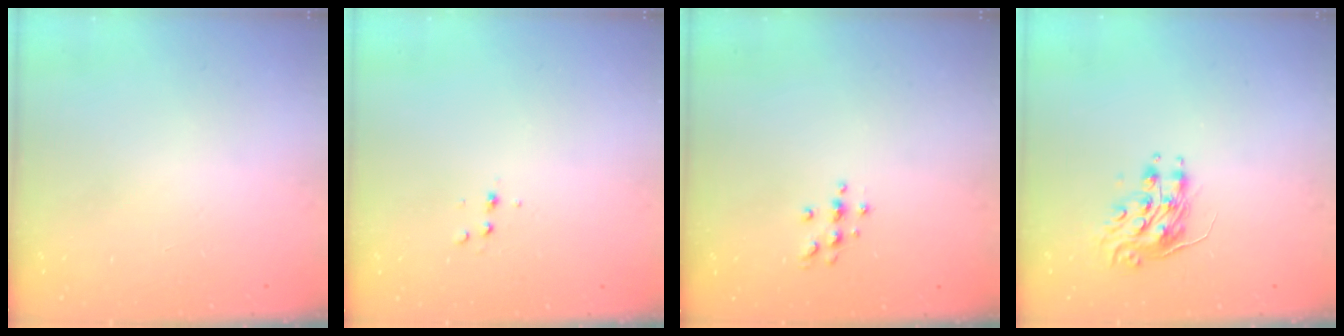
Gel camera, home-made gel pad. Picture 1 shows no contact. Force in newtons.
{"total": 4.0, "press": 3.9, "slide": 1.0}
{"total": 4.0, "press": 3.9, "slide": 0.5}
{"total": 8.2, "press": 8.2, "slide": 0.1}